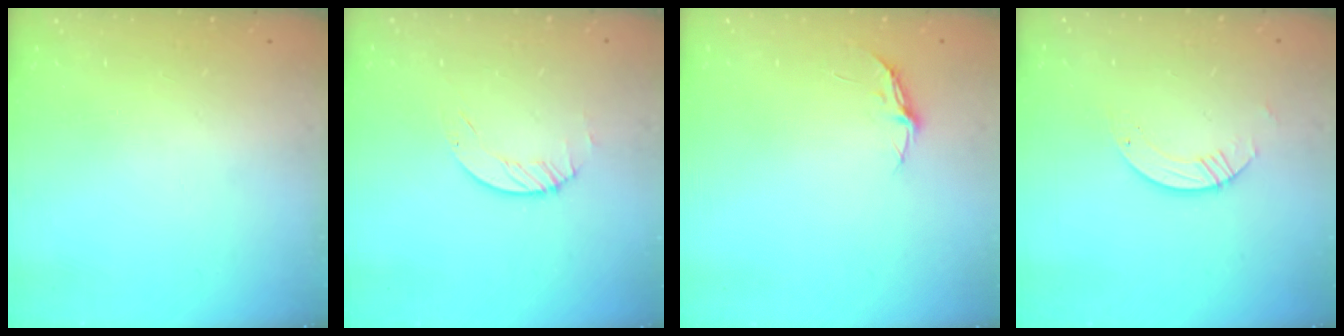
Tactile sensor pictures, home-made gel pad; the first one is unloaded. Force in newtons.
{"total": 1.2, "press": 1.2, "slide": 0.2}
{"total": 3.8, "press": 3.8, "slide": 0.3}
{"total": 3.8, "press": 3.8, "slide": 0.1}